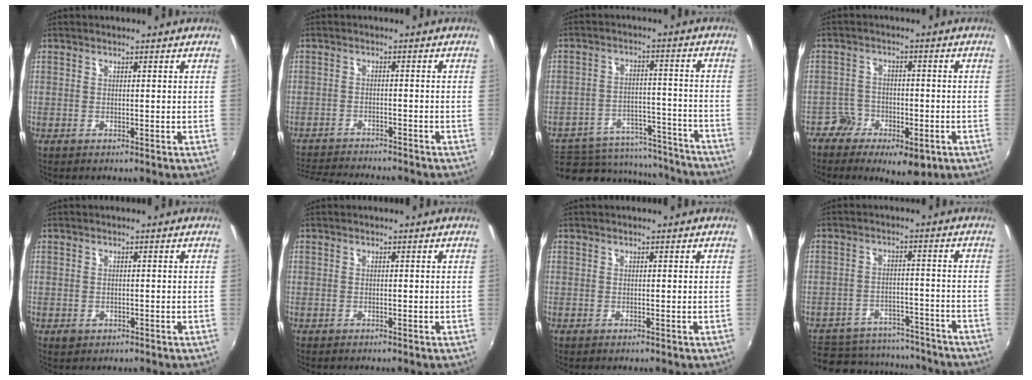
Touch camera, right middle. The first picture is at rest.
{"total": 10.3, "force": [-9.7, 1.5, 3.3], "torque": [-0.089, -0.013, -0.155]}
{"total": 16.3, "force": [-12.9, 8.3, 5.3], "torque": [-0.118, 0.030, -0.156]}
{"total": 7.8, "force": [-5.0, 5.1, 3.1], "torque": [-0.061, 0.010, -0.078]}
{"total": 1.5, "force": [-0.7, 1.2, 0.6], "torque": [-0.012, -0.002, -0.009]}
{"total": 0.0}
{"total": 0.0}
{"total": 18.2, "force": [-14.5, 8.9, 6.6], "torque": [-0.165, 0.017, -0.181]}